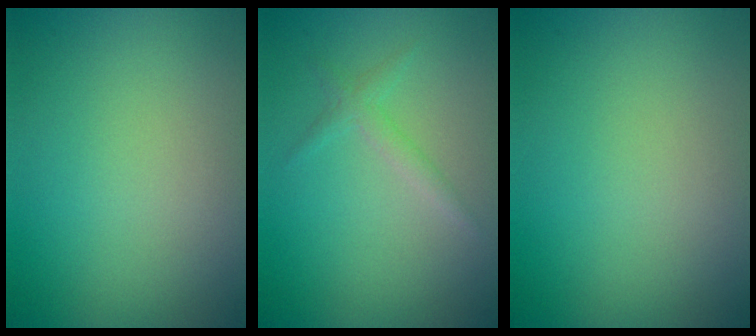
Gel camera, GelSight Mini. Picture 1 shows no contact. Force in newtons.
{"total": 1.4, "press": 1.4, "slide": 0.1}
{"total": 0.0}